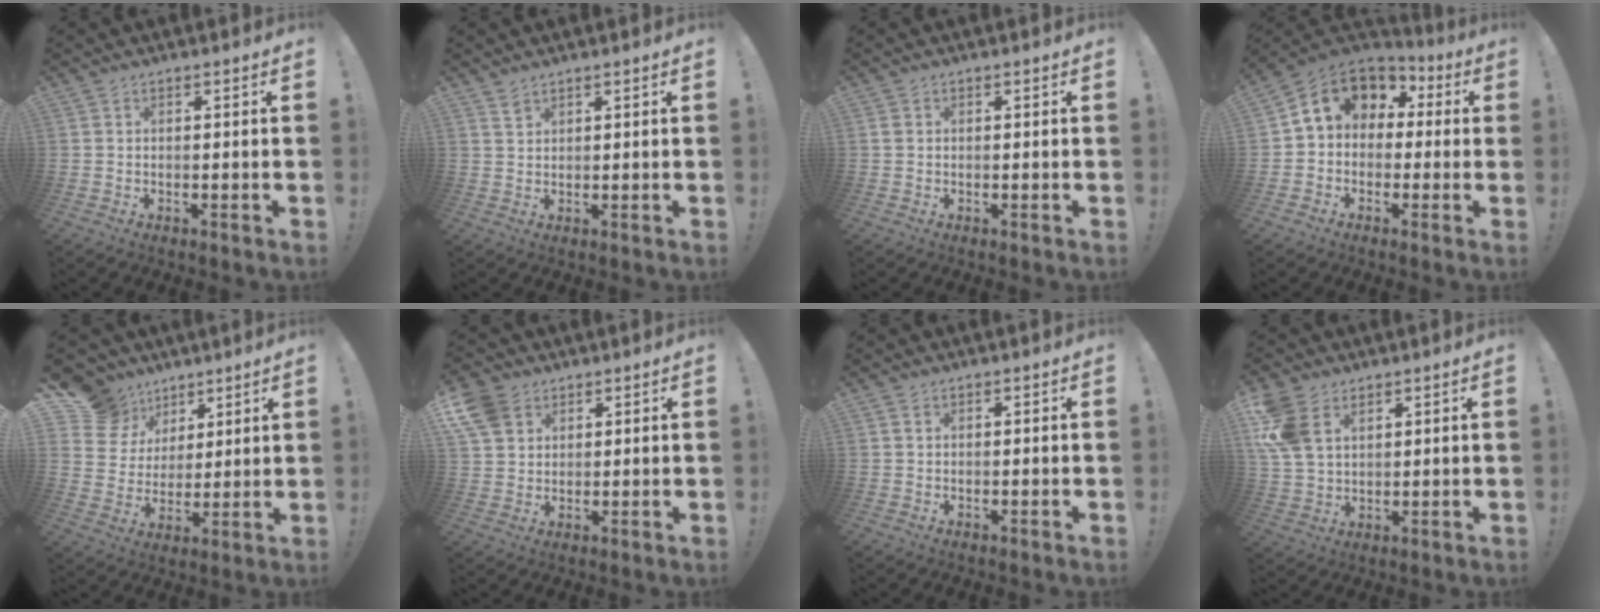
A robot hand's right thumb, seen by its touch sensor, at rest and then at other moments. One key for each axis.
{"total": 2.1, "fx": 1.6, "fy": 1.1, "fz": 0.7, "tx": 0.000, "ty": -0.011, "tz": 0.028}
{"total": 1.0, "fx": 0.3, "fy": 0.8, "fz": 0.5, "tx": -0.001, "ty": 0.000, "tz": 0.004}
{"total": 9.4, "fx": 2.2, "fy": 7.8, "fz": 4.8, "tx": -0.074, "ty": -0.002, "tz": 0.045}
{"total": 13.5, "fx": 7.8, "fy": 10.4, "fz": 3.7, "tx": -0.057, "ty": -0.050, "tz": 0.158}
{"total": 8.4, "fx": 4.6, "fy": 6.2, "fz": 3.4, "tx": -0.069, "ty": -0.020, "tz": 0.093}
{"total": 0.8, "fx": 0.4, "fy": 0.6, "fz": 0.2, "tx": -0.006, "ty": 0.003, "tz": 0.007}
{"total": 11.7, "fx": 5.5, "fy": 8.0, "fz": 6.6, "tx": -0.134, "ty": -0.017, "tz": 0.108}